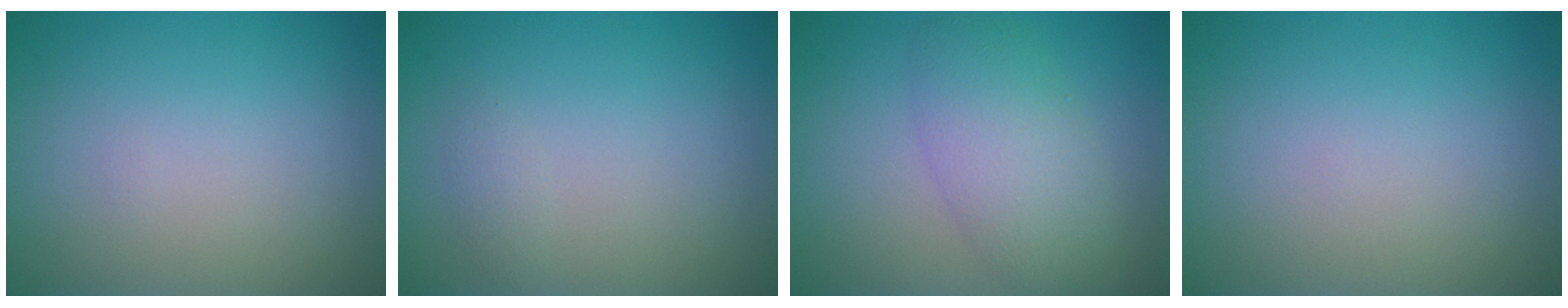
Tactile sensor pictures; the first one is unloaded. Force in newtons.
{"total": 0.7, "press": 0.7, "slide": 0.1}
{"total": 4.9, "press": 4.9, "slide": 0.2}
{"total": 0.0}